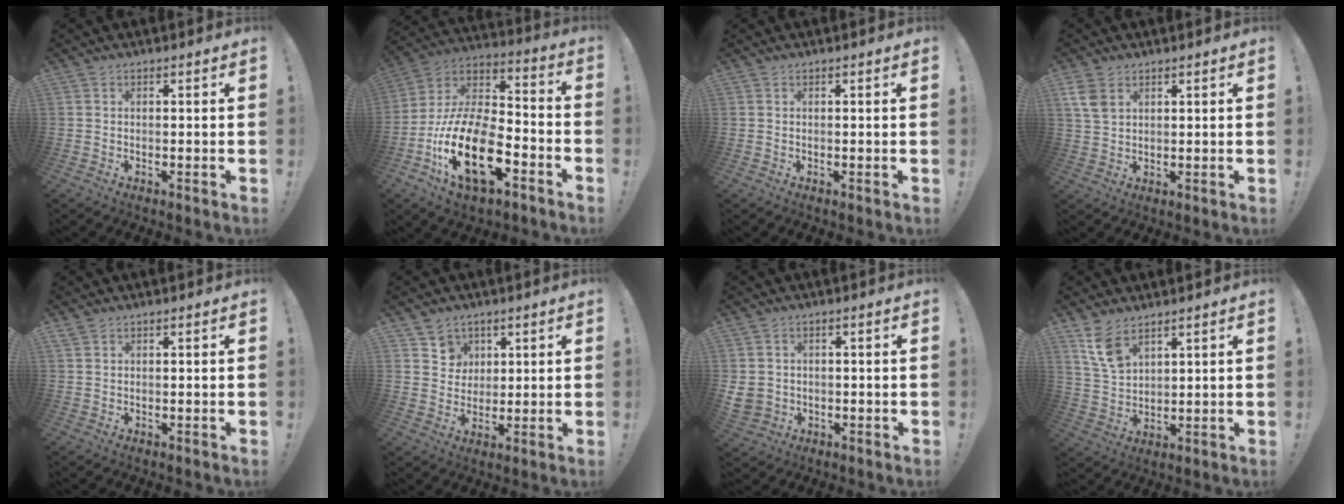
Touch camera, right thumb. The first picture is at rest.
{"total": 23.5, "force": [-10.0, 11.1, 18.1], "torque": [-0.363, 0.046, -0.169]}
{"total": 0.0}
{"total": 5.8, "force": [2.8, 3.7, 3.4], "torque": [-0.062, -0.008, 0.053]}
{"total": 1.2, "force": [0.9, 0.6, 0.5], "torque": [-0.011, 0.002, 0.018]}
{"total": 6.2, "force": [3.6, 5.1, 0.2], "torque": [0.001, -0.035, 0.069]}
{"total": 4.6, "force": [0.7, 4.2, 1.6], "torque": [-0.031, -0.006, 0.015]}
{"total": 8.3, "force": [5.7, 4.1, 4.5], "torque": [-0.083, -0.025, 0.112]}